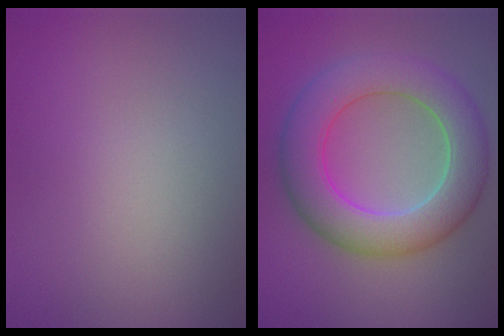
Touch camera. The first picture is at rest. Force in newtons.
{"total": 7.8, "press": 7.8, "slide": 0.2}